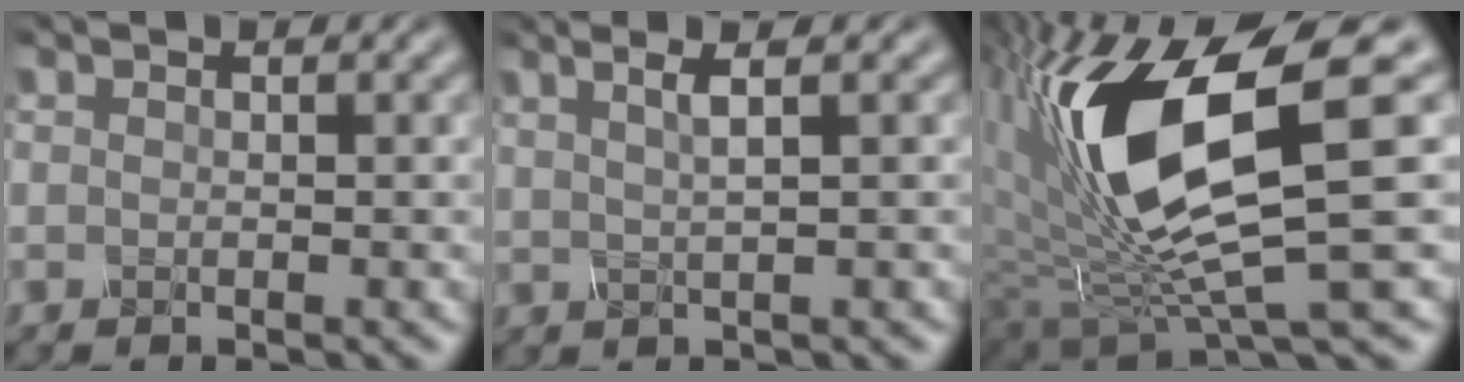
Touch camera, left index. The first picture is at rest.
{"total": 2.3, "force": [1.4, 0.3, 1.8], "torque": [-0.028, 0.016, 0.009]}
{"total": 11.9, "force": [2.9, 4.1, 10.8], "torque": [-0.222, -0.014, 0.060]}